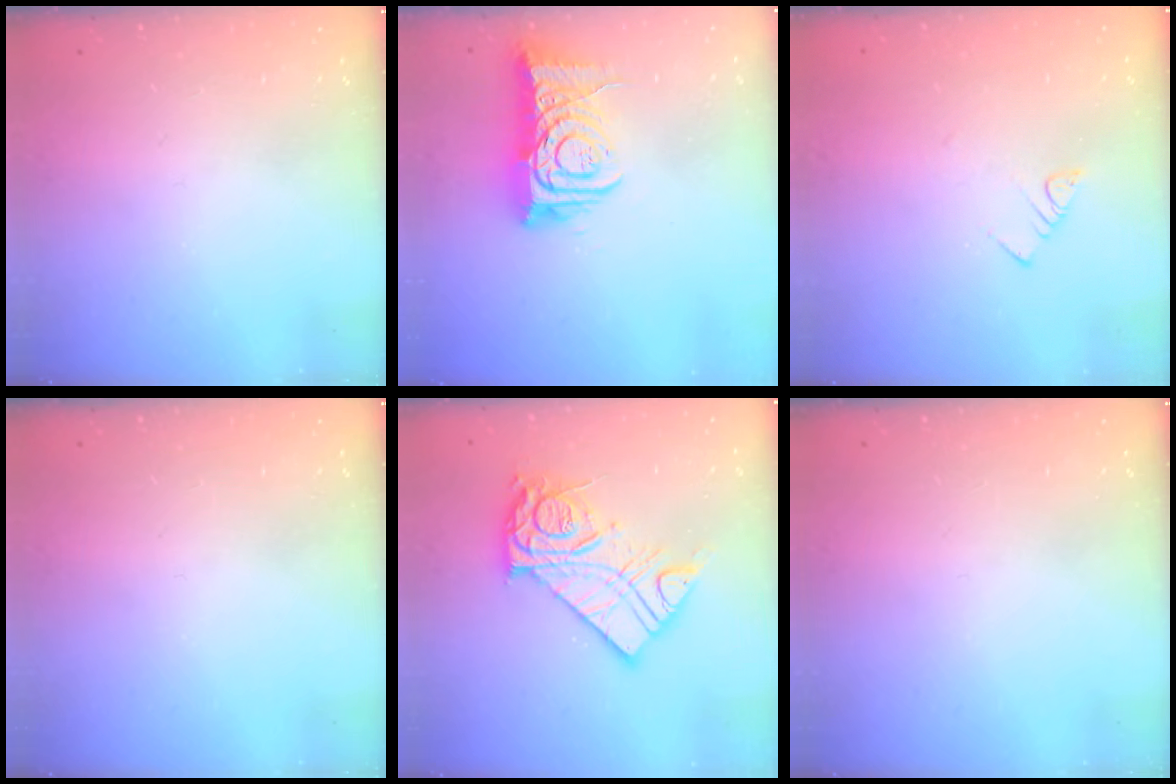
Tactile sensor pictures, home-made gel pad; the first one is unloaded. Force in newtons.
{"total": 11.5, "press": 11.4, "slide": 1.7}
{"total": 2.8, "press": 2.7, "slide": 0.4}
{"total": 0.0}
{"total": 16.0, "press": 16.0, "slide": 1.3}
{"total": 0.0}